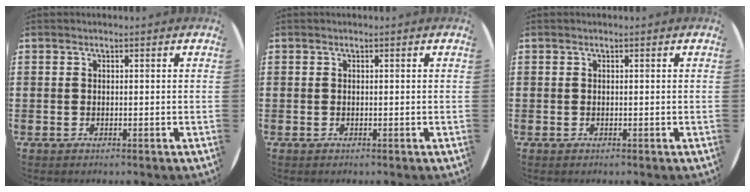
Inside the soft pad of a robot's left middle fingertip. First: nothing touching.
{"total": 0.0}
{"total": 0.0}